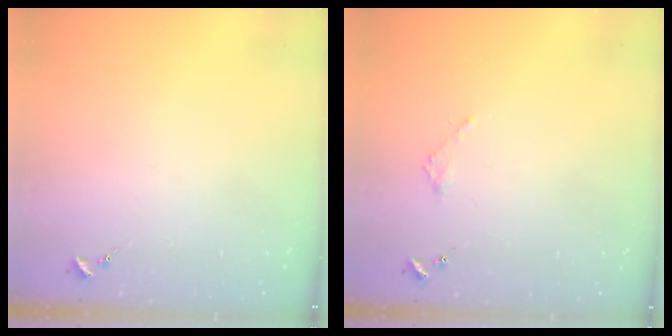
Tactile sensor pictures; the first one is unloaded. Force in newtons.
{"total": 2.1, "press": 2.1, "slide": 0.2}